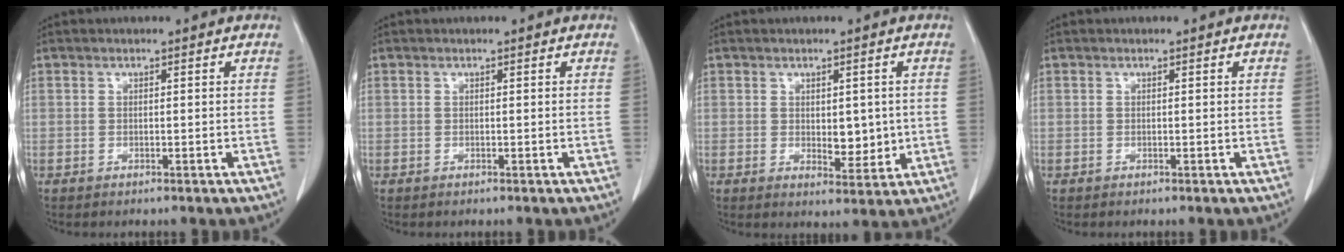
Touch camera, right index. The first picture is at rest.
{"total": 0.0}
{"total": 4.5, "force": [0.2, 2.4, 3.8], "torque": [-0.049, -0.008, 0.015]}
{"total": 0.0}